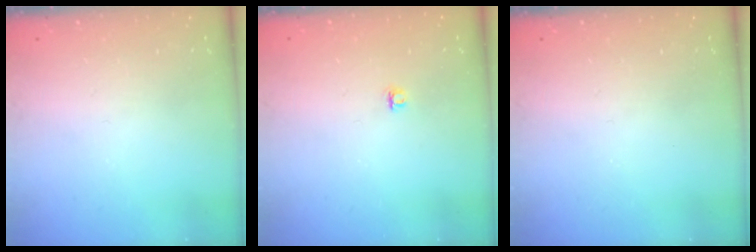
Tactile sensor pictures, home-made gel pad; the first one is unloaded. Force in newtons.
{"total": 3.8, "press": 3.8, "slide": 0.5}
{"total": 0.0}